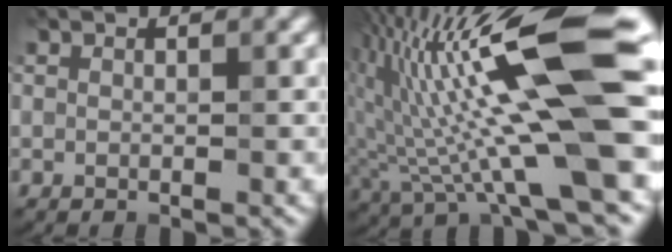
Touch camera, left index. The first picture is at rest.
{"total": 16.6, "force": [1.9, 2.8, 16.2], "torque": [-0.291, 0.009, 0.045]}